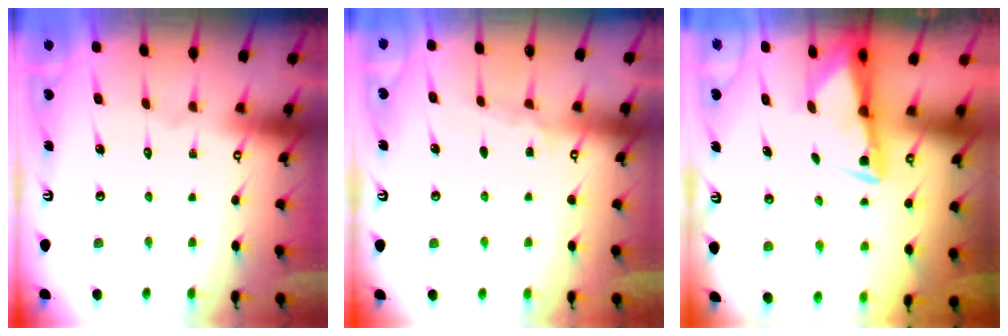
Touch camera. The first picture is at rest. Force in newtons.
{"total": 4.4, "press": 4.4, "slide": 0.5}
{"total": 2.9, "press": 2.8, "slide": 0.5}